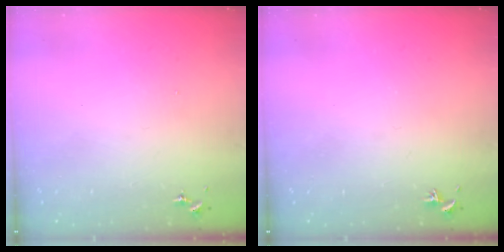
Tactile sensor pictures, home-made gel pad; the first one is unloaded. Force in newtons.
{"total": 0.0}